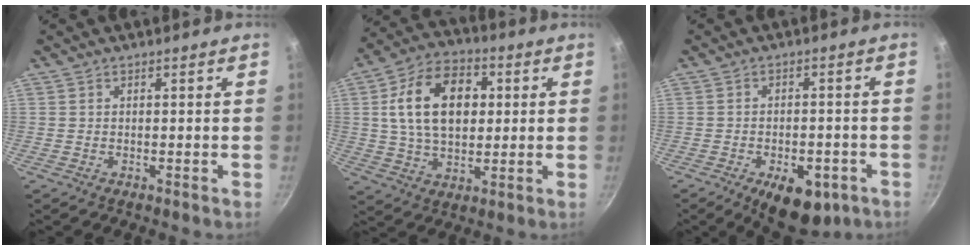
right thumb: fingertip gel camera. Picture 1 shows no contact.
{"total": 16.7, "force": [3.0, 11.2, 12.1], "torque": [-0.181, 0.011, 0.041]}
{"total": 10.9, "force": [-5.1, 5.8, 7.7], "torque": [-0.079, 0.015, -0.059]}